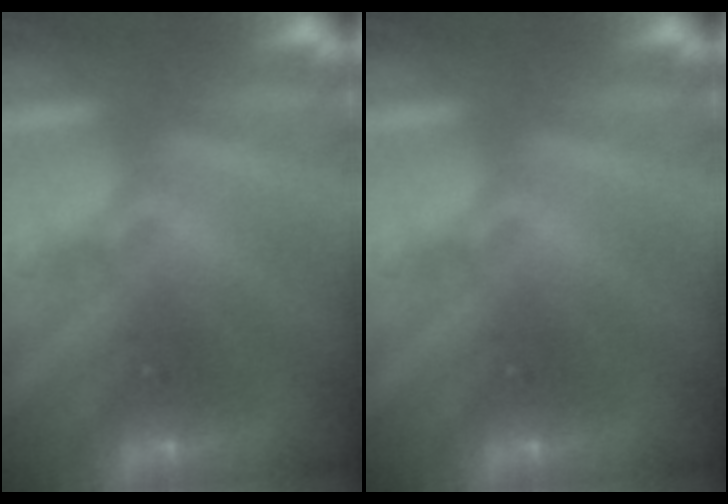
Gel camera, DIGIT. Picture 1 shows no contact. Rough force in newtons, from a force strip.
{"total": 0.0}